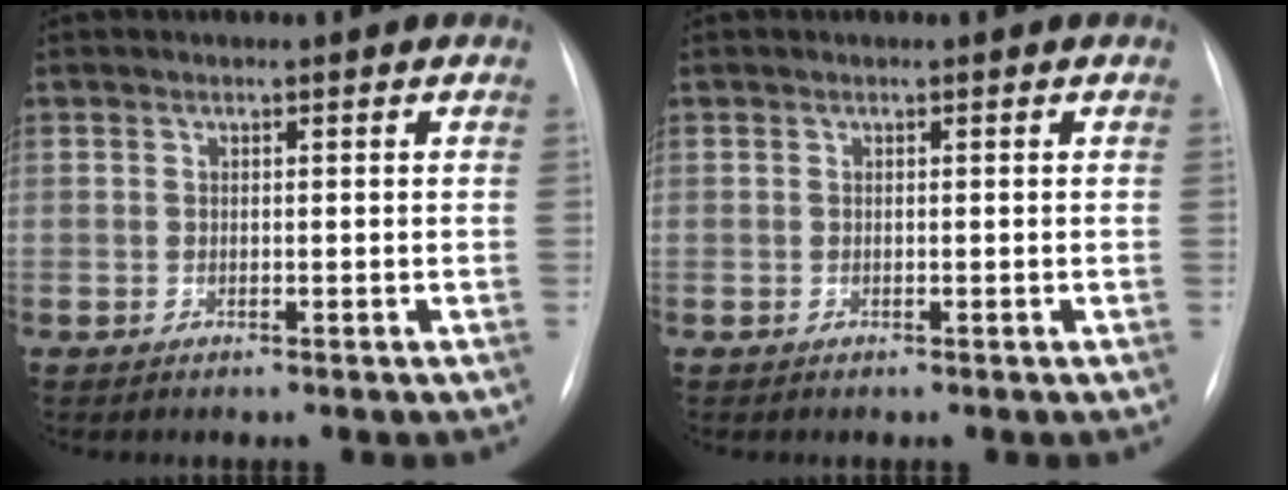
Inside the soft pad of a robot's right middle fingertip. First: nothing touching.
{"total": 0.0}